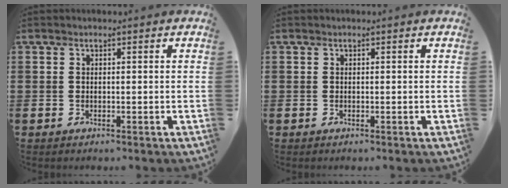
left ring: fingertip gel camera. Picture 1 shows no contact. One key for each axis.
{"total": 0.0}